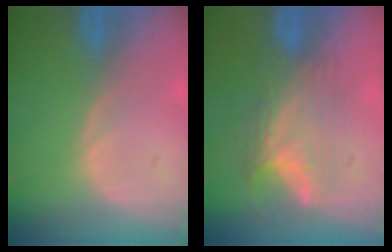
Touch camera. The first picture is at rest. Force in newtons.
{"total": 8.1, "press": 6.8, "slide": 4.5}